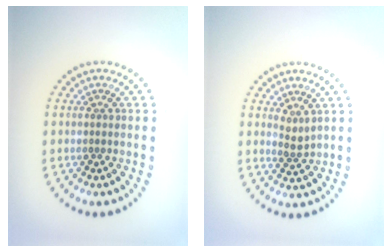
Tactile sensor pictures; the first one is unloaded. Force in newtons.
{"total": 1.3, "press": 1.0, "slide": 0.8}